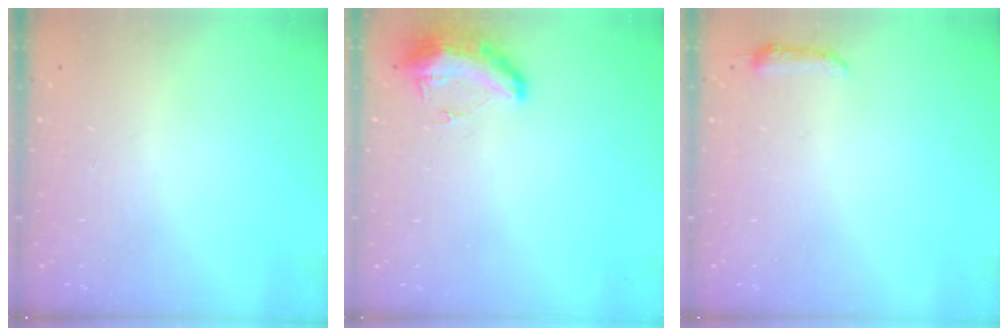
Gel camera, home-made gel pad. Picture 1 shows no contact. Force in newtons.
{"total": 14.6, "press": 10.5, "slide": 10.2}
{"total": 3.7, "press": 3.7, "slide": 0.7}